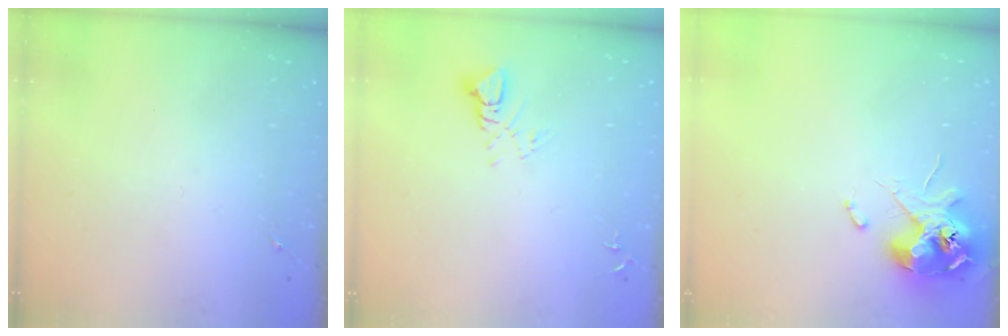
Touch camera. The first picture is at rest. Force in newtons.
{"total": 5.3, "press": 5.3, "slide": 0.3}
{"total": 12.1, "press": 11.9, "slide": 1.8}